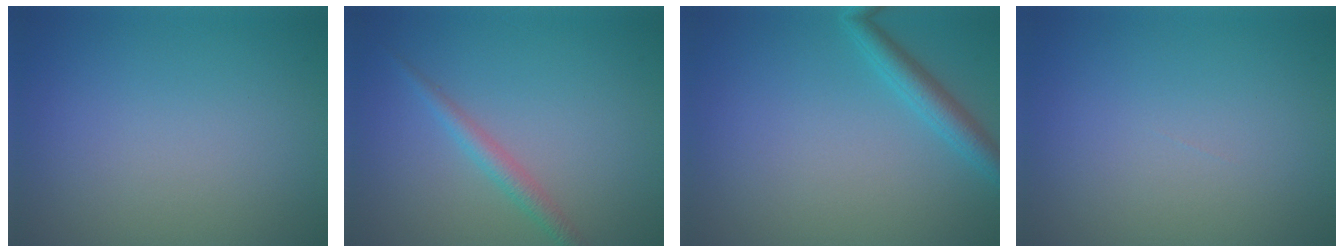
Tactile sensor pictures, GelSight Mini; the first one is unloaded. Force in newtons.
{"total": 1.8, "press": 1.8, "slide": 0.0}
{"total": 2.4, "press": 2.4, "slide": 0.1}
{"total": 0.0}